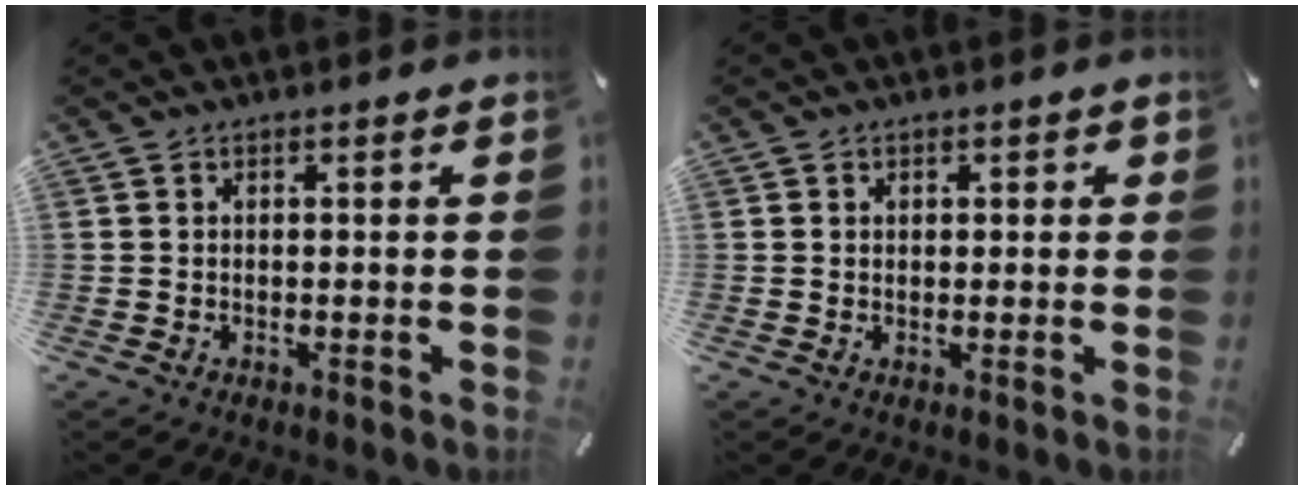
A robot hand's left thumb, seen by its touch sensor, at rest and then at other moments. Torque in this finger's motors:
{"motor_torque": [-0.23, -0.56, -0.08, 0.22, -0.11]}